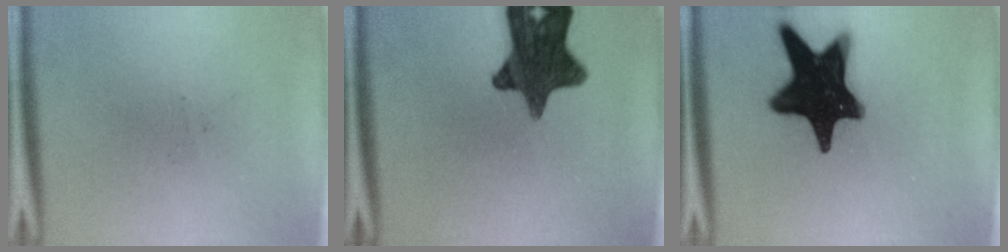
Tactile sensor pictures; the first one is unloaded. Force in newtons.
{"total": 13.4}
{"total": 19.7}